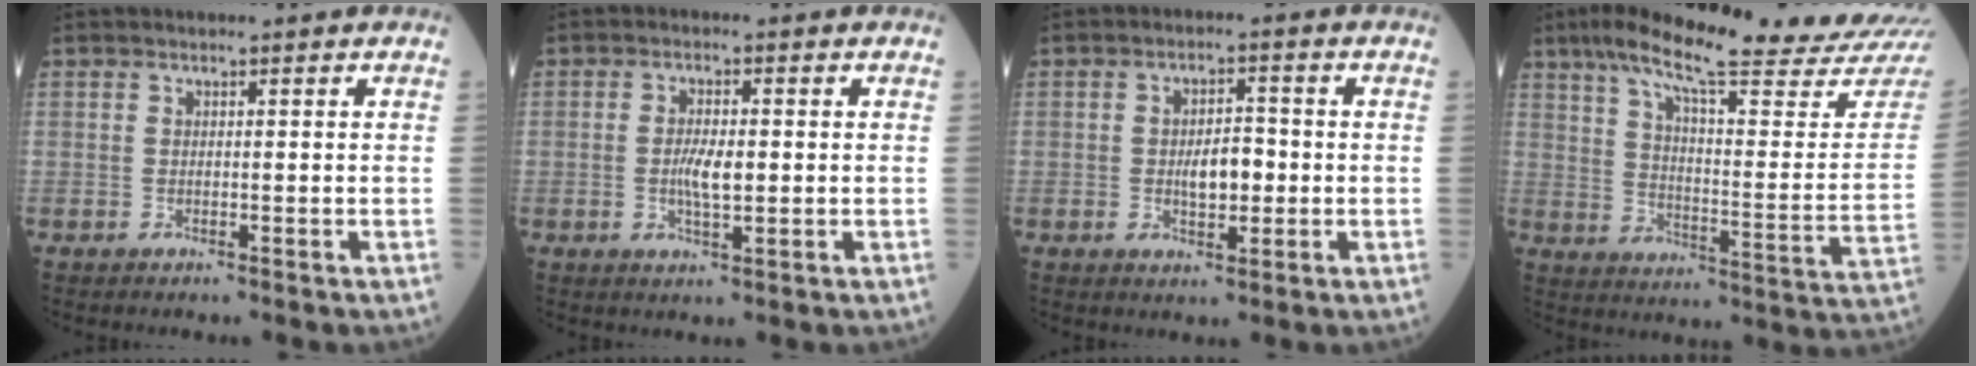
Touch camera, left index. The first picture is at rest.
{"total": 4.1, "force": [-0.3, 1.2, 3.9], "torque": [-0.080, -0.004, -0.007]}
{"total": 4.8, "force": [-0.7, 2.2, 4.2], "torque": [-0.074, 0.004, -0.010]}
{"total": 26.6, "force": [22.8, 0.6, 13.8], "torque": [-0.217, -0.058, 0.304]}